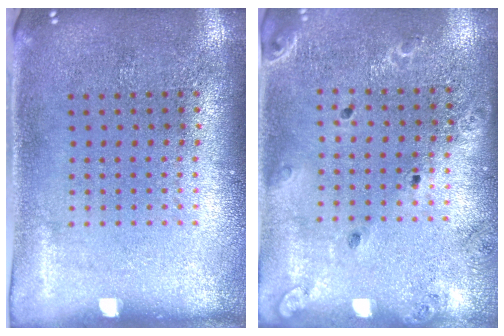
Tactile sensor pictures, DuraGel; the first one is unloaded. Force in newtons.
{"total": 1.4, "press": 1.4, "slide": 0.1}